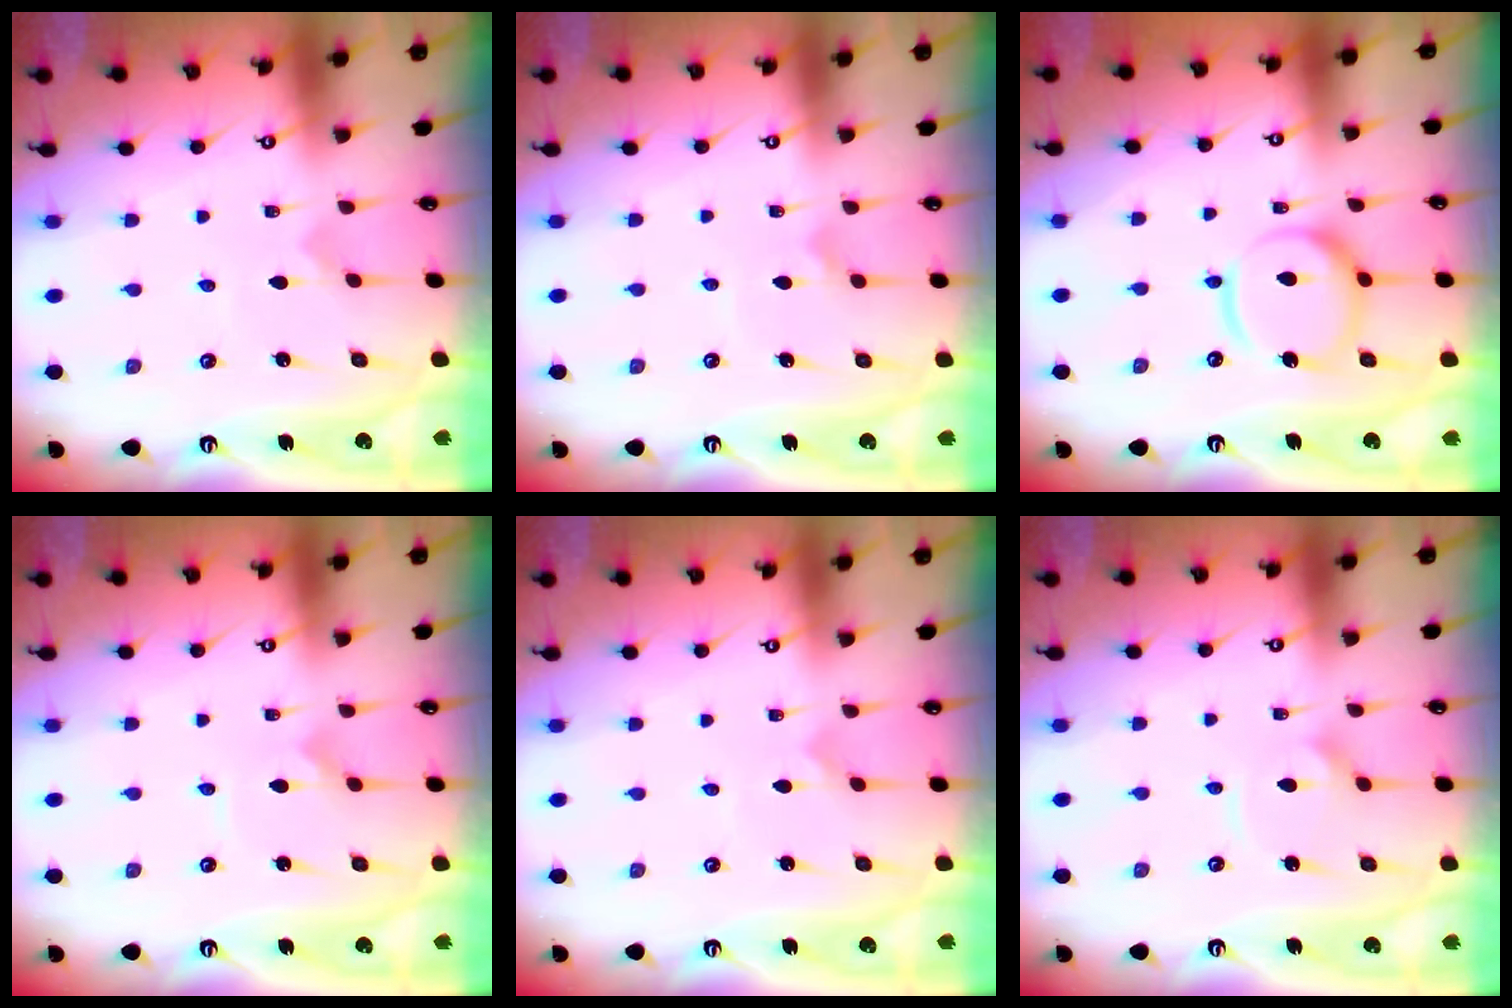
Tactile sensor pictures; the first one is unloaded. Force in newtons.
{"total": 2.3, "press": 2.3, "slide": 0.2}
{"total": 15.3, "press": 15.2, "slide": 1.7}
{"total": 1.0, "press": 1.0, "slide": 0.0}
{"total": 0.0}
{"total": 3.8, "press": 3.7, "slide": 0.4}